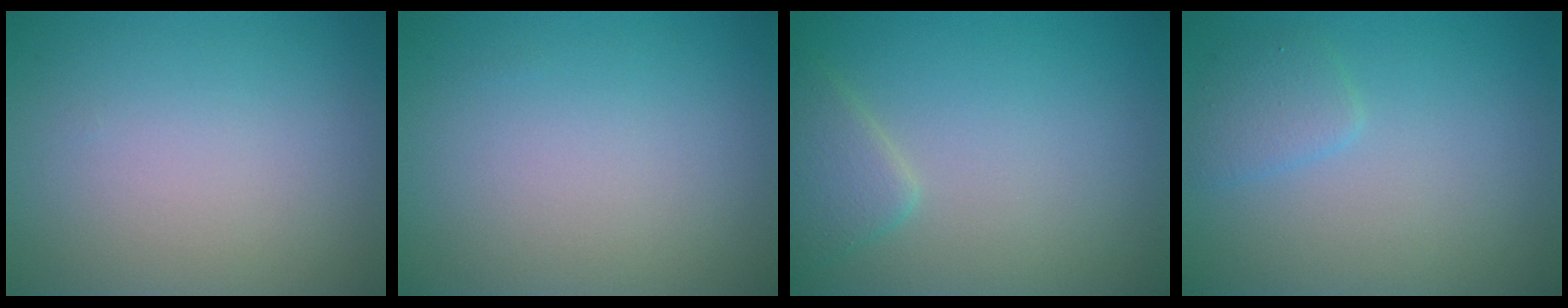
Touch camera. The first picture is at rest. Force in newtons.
{"total": 0.0}
{"total": 2.3, "press": 2.3, "slide": 0.1}
{"total": 1.7, "press": 1.7, "slide": 0.0}